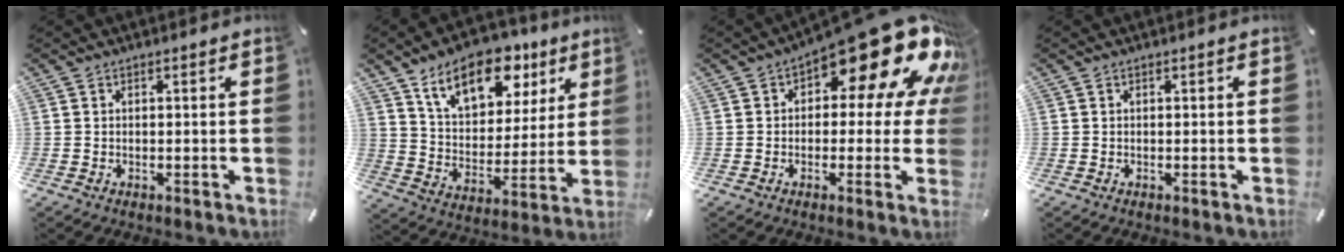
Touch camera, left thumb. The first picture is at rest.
{"total": 17.4, "force": [10.9, 10.1, 9.0], "torque": [-0.145, -0.054, 0.190]}
{"total": 21.7, "force": [11.2, 9.1, 16.3], "torque": [-0.210, -0.076, 0.181]}
{"total": 0.0}